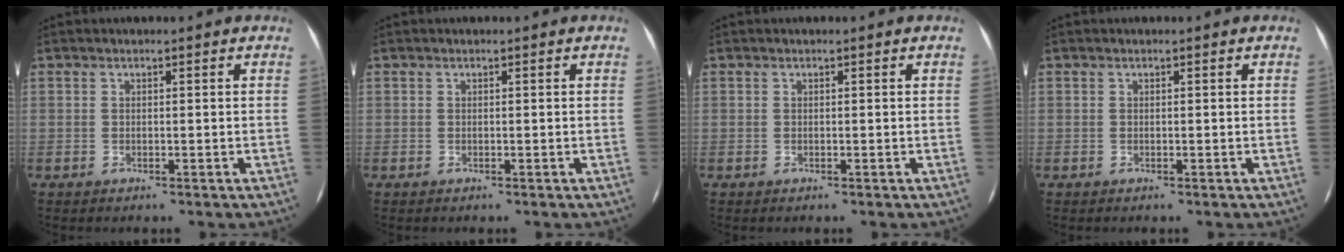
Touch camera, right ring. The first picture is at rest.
{"total": 0.0}
{"total": 0.0}
{"total": 0.0}